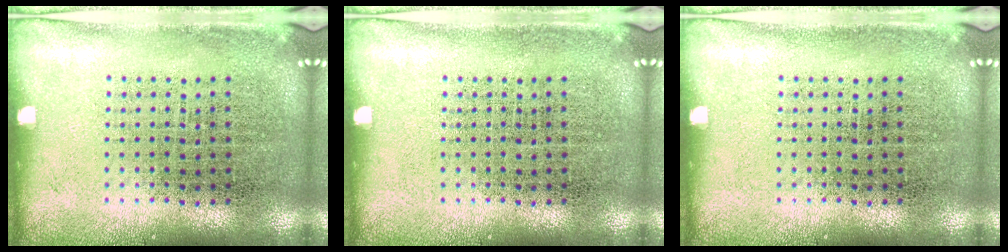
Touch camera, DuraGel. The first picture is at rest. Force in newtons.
{"total": 0.0}
{"total": 0.0}